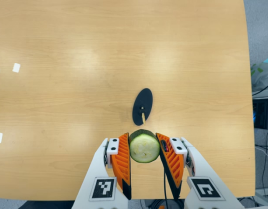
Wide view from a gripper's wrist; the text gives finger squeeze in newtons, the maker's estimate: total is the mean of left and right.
{"total": 11.2, "left": 12.6, "right": 9.9}